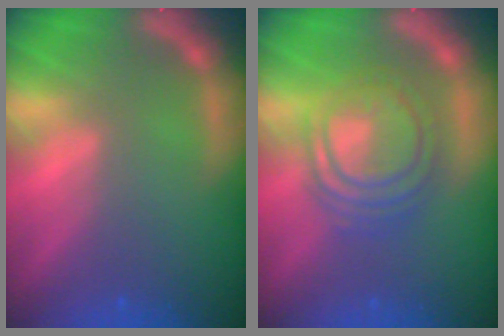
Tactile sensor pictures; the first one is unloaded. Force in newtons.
{"total": 7.6}